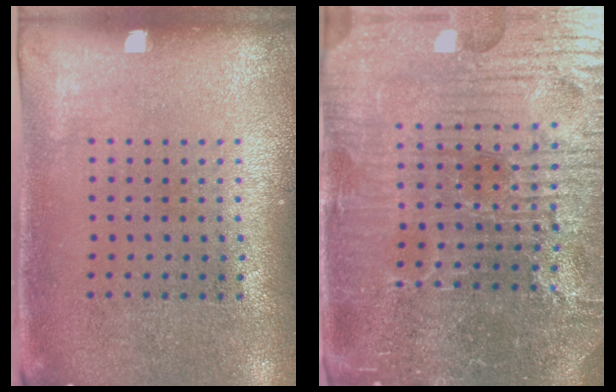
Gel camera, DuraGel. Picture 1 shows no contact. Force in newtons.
{"total": 6.1, "press": 5.7, "slide": 2.3}